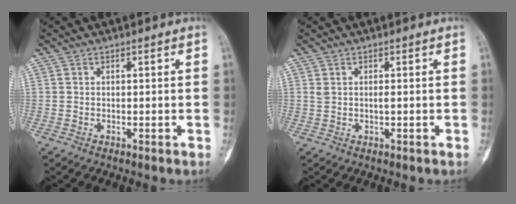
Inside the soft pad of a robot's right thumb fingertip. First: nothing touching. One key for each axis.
{"total": 1.4, "fx": 0.4, "fy": 0.5, "fz": 1.3, "tx": -0.031, "ty": 0.006, "tz": 0.013}